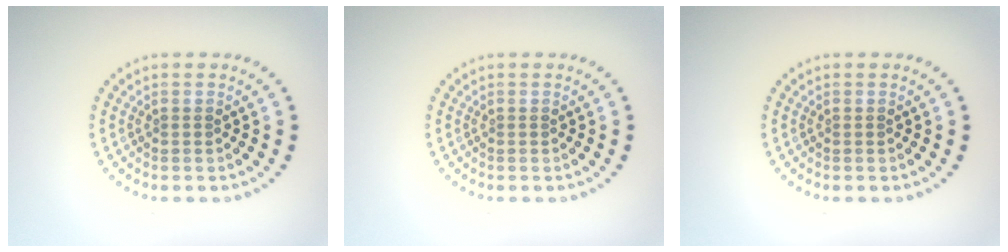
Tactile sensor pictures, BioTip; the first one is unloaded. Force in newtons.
{"total": 0.0}
{"total": 0.0}